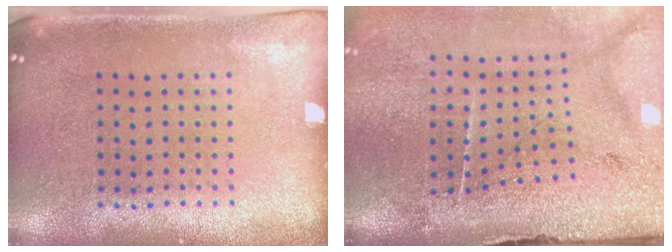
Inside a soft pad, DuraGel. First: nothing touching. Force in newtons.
{"total": 3.8, "press": 3.3, "slide": 1.8}